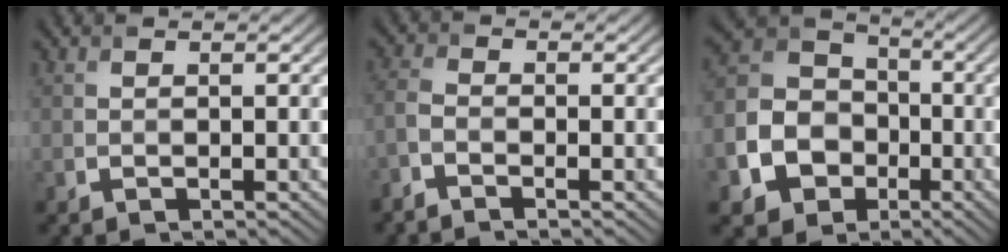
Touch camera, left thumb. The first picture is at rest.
{"total": 2.7, "force": [-2.1, 0.9, 1.5], "torque": [-0.035, 0.003, -0.054]}
{"total": 12.5, "force": [-4.5, 10.3, 5.5], "torque": [-0.157, -0.037, -0.109]}